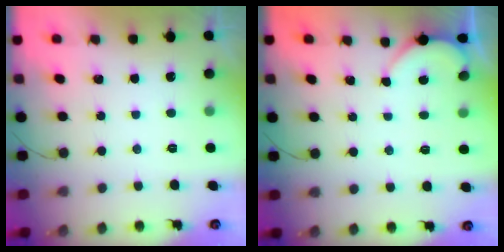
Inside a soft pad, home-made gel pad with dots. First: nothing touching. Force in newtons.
{"total": 1.4, "press": 1.4, "slide": 0.2}